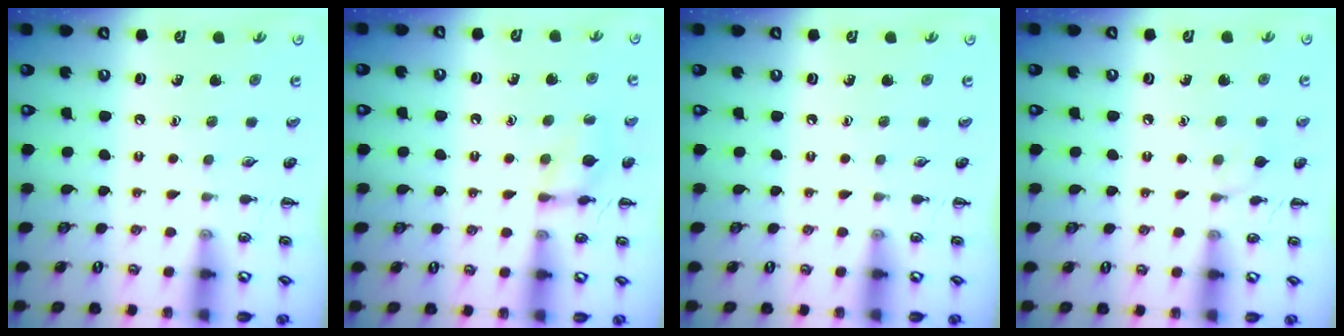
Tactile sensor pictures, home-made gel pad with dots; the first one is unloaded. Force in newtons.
{"total": 10.5, "press": 10.3, "slide": 1.5}
{"total": 0.0}
{"total": 5.3, "press": 5.0, "slide": 2.0}